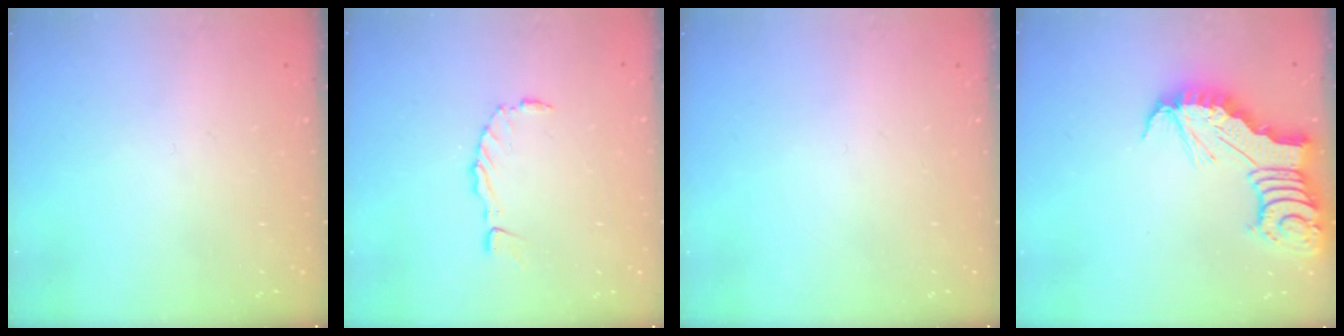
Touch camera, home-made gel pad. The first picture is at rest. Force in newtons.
{"total": 1.2, "press": 1.2, "slide": 0.3}
{"total": 0.0}
{"total": 7.9, "press": 7.9, "slide": 0.5}